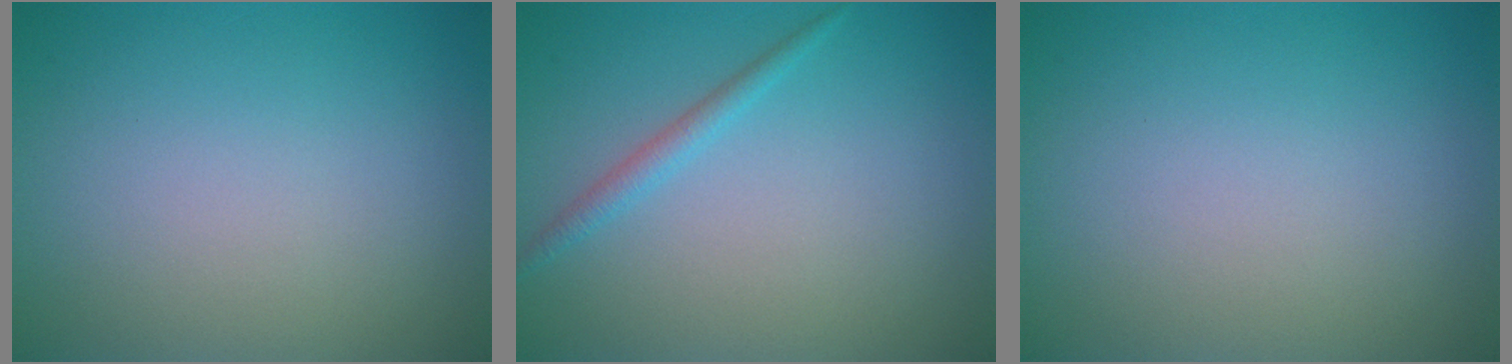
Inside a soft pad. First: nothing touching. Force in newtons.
{"total": 1.4, "press": 1.4, "slide": 0.0}
{"total": 0.0}